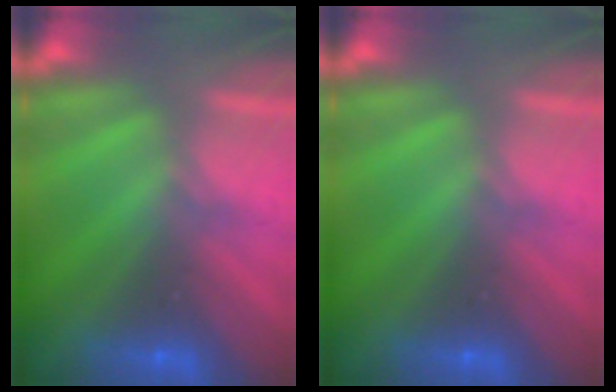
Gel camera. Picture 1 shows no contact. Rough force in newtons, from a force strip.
{"total": 0.0}